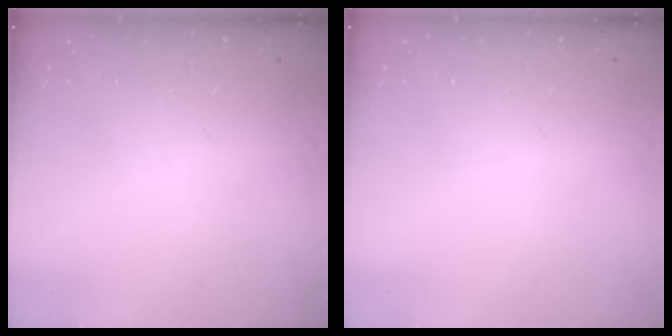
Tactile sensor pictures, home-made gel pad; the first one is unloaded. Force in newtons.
{"total": 0.0}